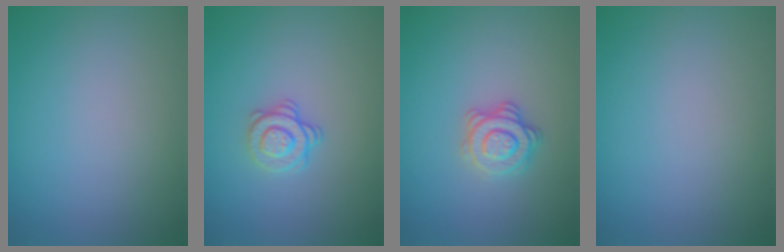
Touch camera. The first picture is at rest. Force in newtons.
{"total": 2.1, "press": 1.7, "slide": 1.2}
{"total": 2.8, "press": 2.6, "slide": 1.0}
{"total": 0.0}